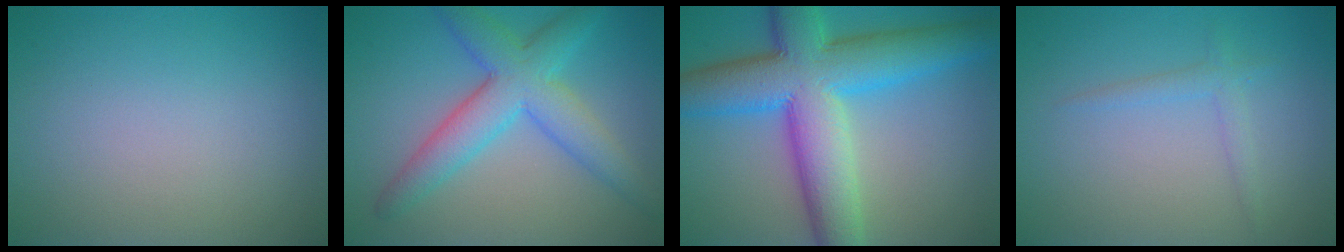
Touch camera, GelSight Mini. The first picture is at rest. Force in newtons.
{"total": 6.3, "press": 6.3, "slide": 0.1}
{"total": 12.0, "press": 12.0, "slide": 0.2}
{"total": 1.4, "press": 1.4, "slide": 0.1}